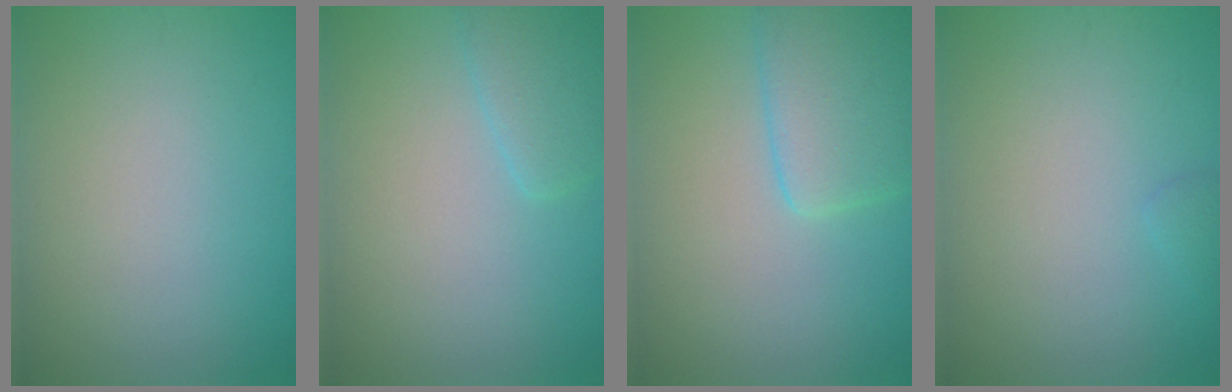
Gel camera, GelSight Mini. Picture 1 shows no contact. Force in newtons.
{"total": 2.3, "press": 2.3, "slide": 0.2}
{"total": 4.6, "press": 4.6, "slide": 0.5}
{"total": 0.6, "press": 0.6, "slide": 0.0}